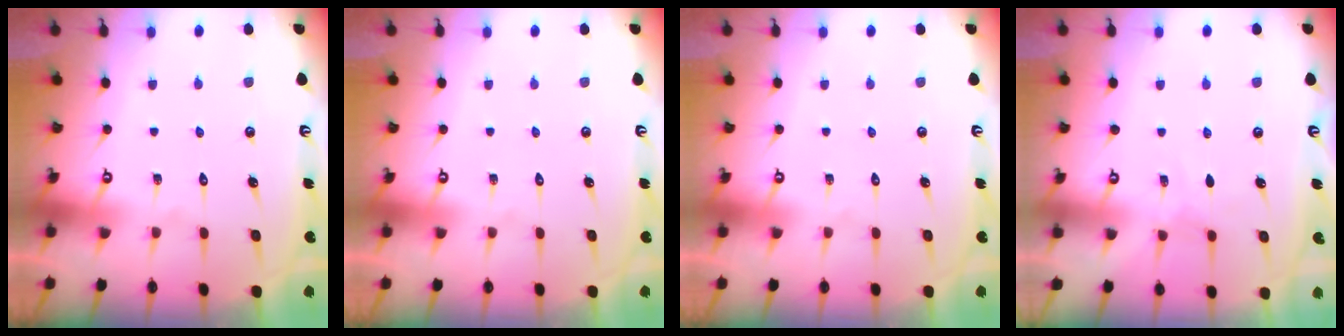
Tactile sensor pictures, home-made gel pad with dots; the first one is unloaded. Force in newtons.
{"total": 0.0}
{"total": 0.0}
{"total": 3.5, "press": 3.4, "slide": 0.5}